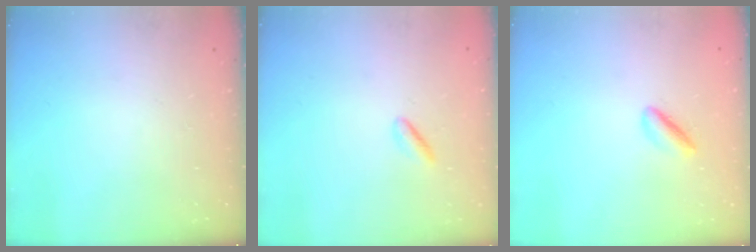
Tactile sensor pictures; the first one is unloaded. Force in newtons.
{"total": 1.0, "press": 0.7, "slide": 0.7}
{"total": 2.0, "press": 1.9, "slide": 0.6}